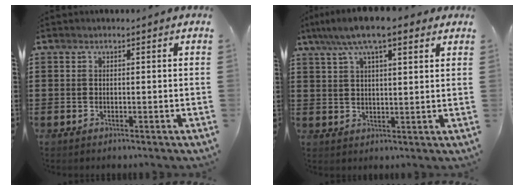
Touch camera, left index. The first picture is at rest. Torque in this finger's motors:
{"motor_torque": [2.14, 0.00, 1.05, 0.21]}